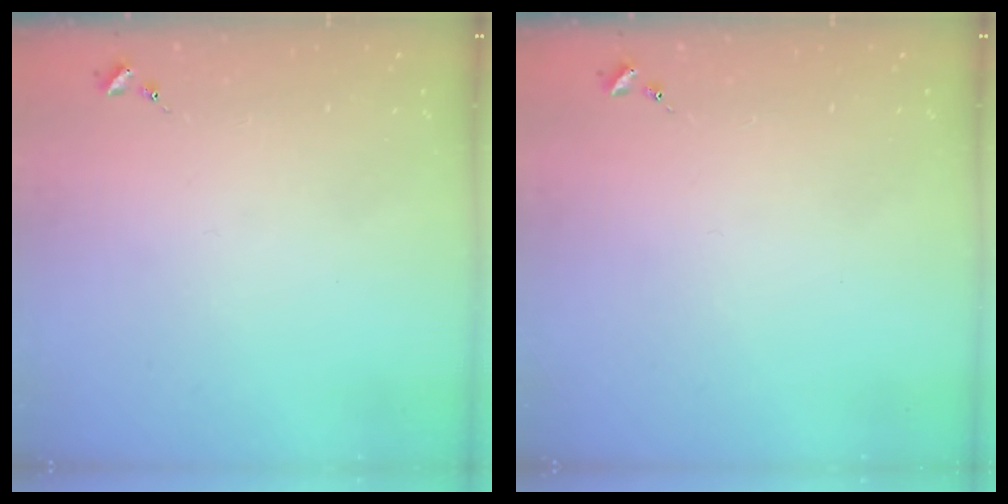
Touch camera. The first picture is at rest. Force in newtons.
{"total": 0.0}